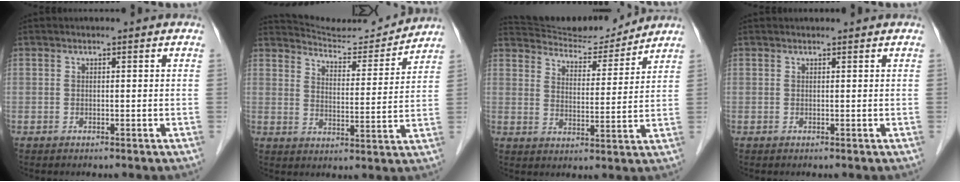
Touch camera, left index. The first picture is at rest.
{"total": 10.7, "force": [10.7, 0.1, 0.1], "torque": [-0.009, -0.009, 0.157]}
{"total": 12.2, "force": [11.9, 1.5, 1.9], "torque": [-0.033, -0.004, 0.182]}
{"total": 1.1, "force": [1.1, 0.2, 0.2], "torque": [-0.007, 0.013, 0.015]}